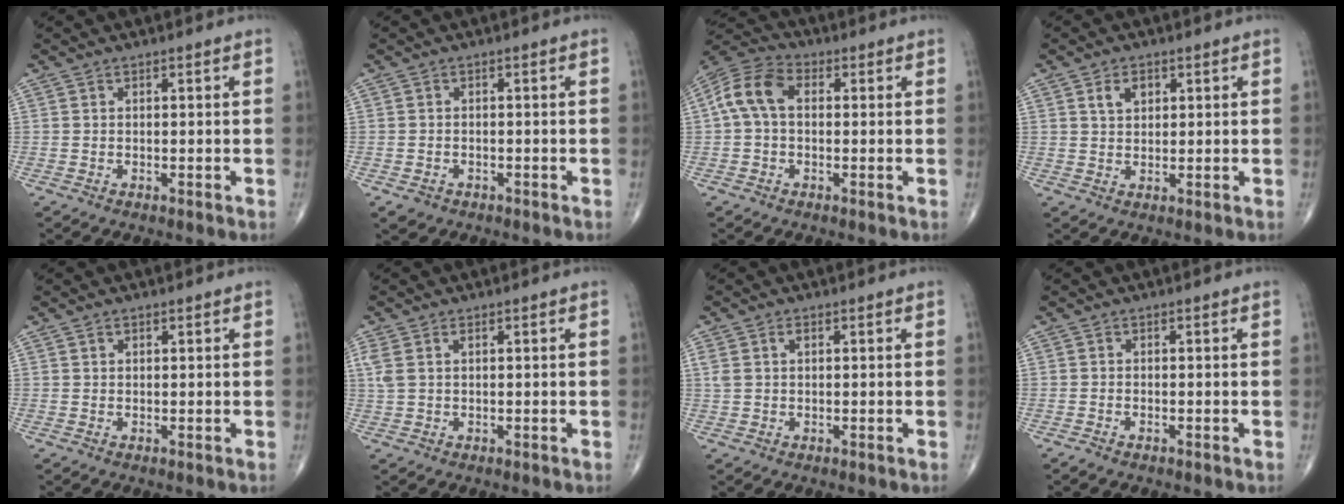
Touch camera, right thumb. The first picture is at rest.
{"total": 2.1, "force": [-1.2, 1.7, 0.6], "torque": [-0.007, 0.004, -0.014]}
{"total": 8.9, "force": [0.8, 5.9, 6.6], "torque": [-0.132, 0.029, 0.005]}
{"total": 3.5, "force": [1.5, 2.4, 2.1], "torque": [-0.026, -0.004, 0.028]}
{"total": 0.9, "force": [0.6, 0.6, 0.3], "torque": [0.001, -0.003, 0.008]}
{"total": 3.5, "force": [1.2, 1.9, 2.6], "torque": [-0.081, 0.015, 0.031]}
{"total": 2.8, "force": [1.0, 1.7, 1.9], "torque": [-0.047, 0.012, 0.026]}
{"total": 0.6, "force": [-0.4, 0.3, 0.4], "torque": [-0.012, 0.000, -0.009]}